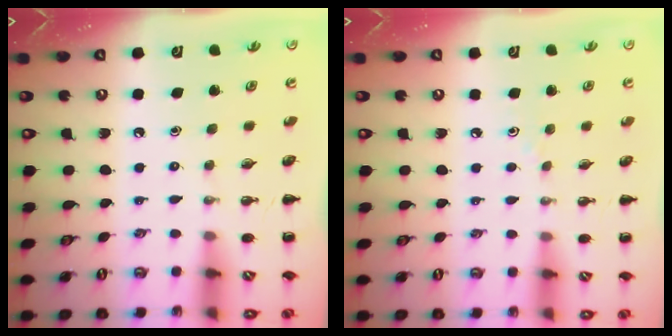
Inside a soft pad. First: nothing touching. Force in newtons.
{"total": 2.2, "press": 2.1, "slide": 0.9}